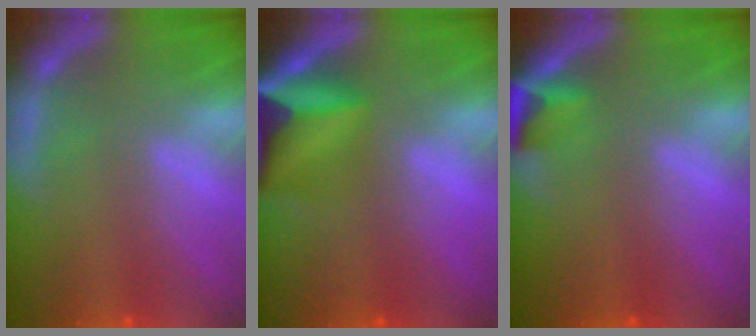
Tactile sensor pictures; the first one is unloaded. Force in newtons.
{"total": 9.0}
{"total": 2.4}